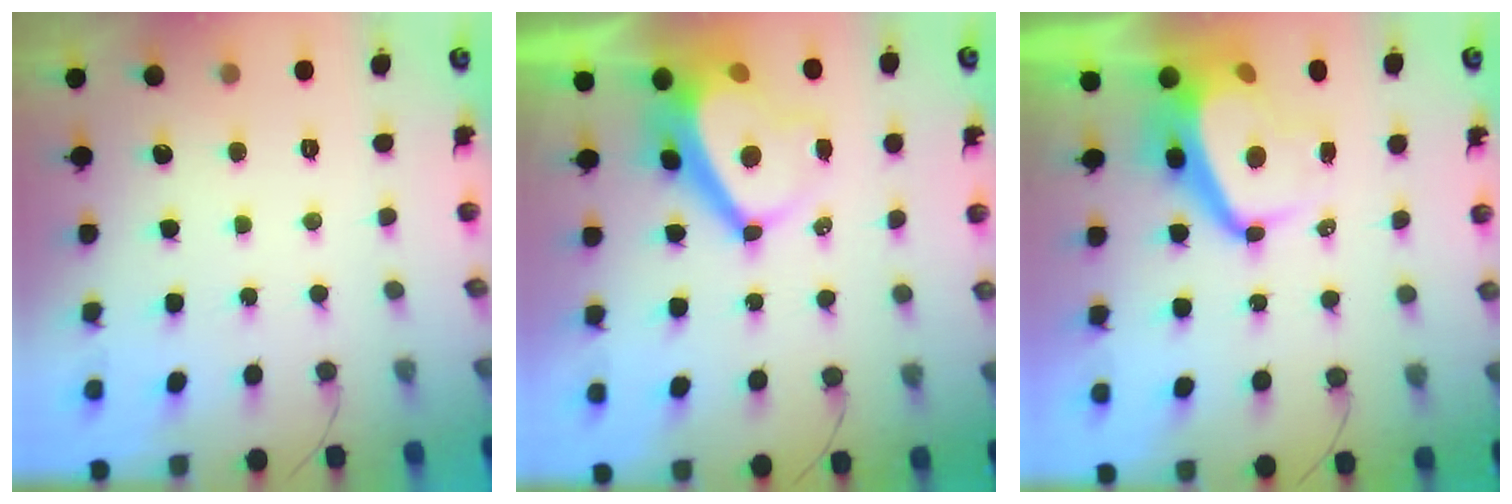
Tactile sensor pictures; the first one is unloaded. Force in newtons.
{"total": 6.7, "press": 6.6, "slide": 0.9}
{"total": 6.6, "press": 6.6, "slide": 0.5}